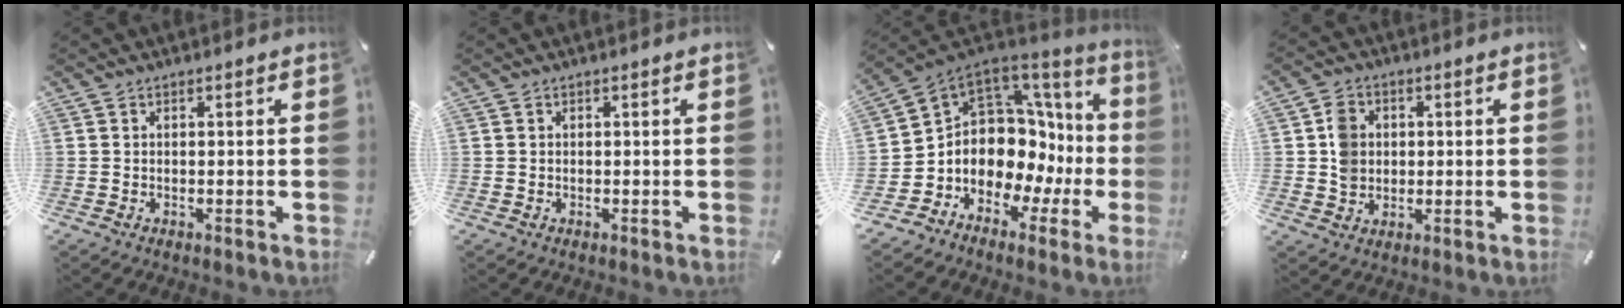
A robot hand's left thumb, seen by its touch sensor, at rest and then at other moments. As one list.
[{"total": 0.0}, {"total": 11.3, "force": [0.5, 9.5, 6.1], "torque": [-0.105, -0.053, 0.017]}, {"total": 5.8, "force": [0.5, 5.3, 2.3], "torque": [-0.028, 0.002, 0.008]}]